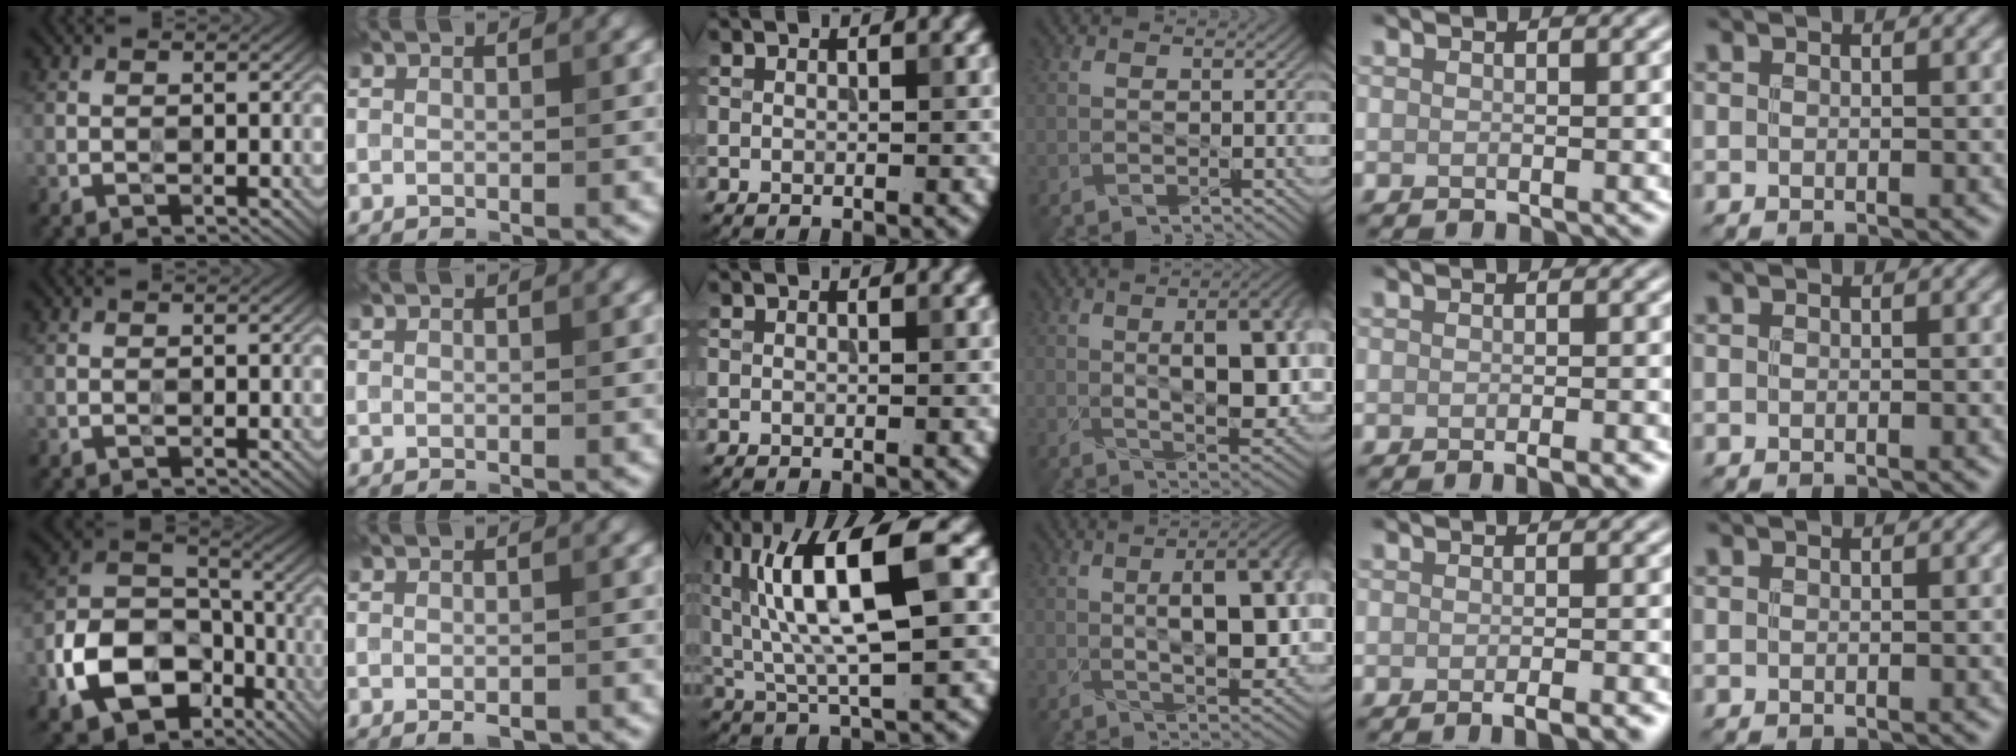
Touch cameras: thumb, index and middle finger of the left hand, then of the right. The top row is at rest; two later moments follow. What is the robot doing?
{"motion": "wipe", "object": "measuring cup"}